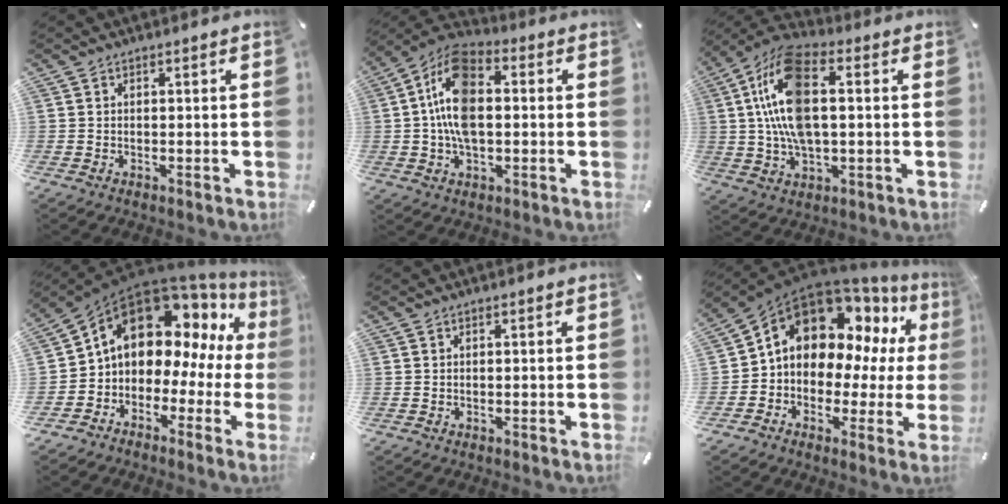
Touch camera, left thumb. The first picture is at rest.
{"total": 13.6, "force": [0.4, 8.3, 10.8], "torque": [-0.230, 0.010, 0.010]}
{"total": 15.9, "force": [1.9, 8.4, 13.4], "torque": [-0.292, -0.001, 0.032]}
{"total": 13.9, "force": [6.5, 9.9, 7.3], "torque": [-0.120, -0.046, 0.113]}
{"total": 0.0}
{"total": 13.6, "force": [6.6, 9.5, 7.2], "torque": [-0.131, -0.048, 0.120]}